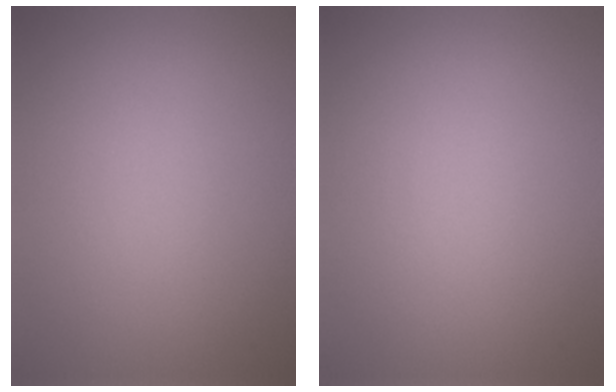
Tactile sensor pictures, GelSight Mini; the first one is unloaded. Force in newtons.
{"total": 0.0}